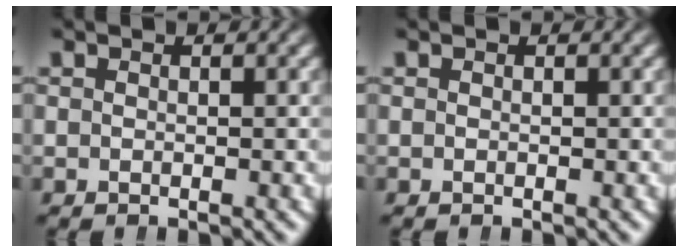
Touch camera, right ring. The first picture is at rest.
{"total": 1.0, "force": [-0.2, -1.0, -0.3], "torque": [0.014, -0.010, 0.005]}